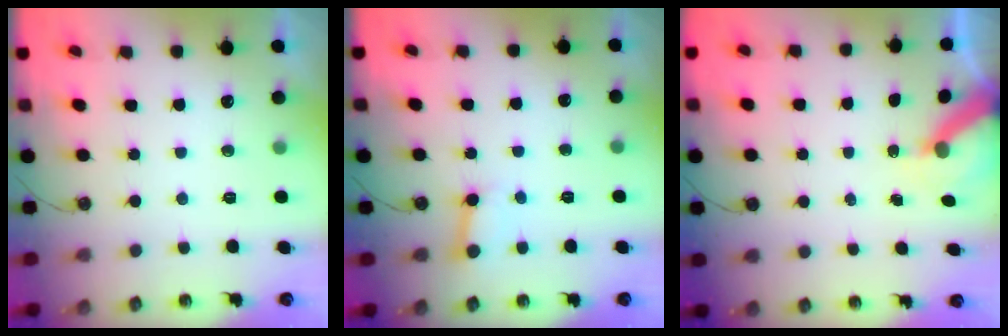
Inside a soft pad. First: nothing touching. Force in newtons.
{"total": 3.4, "press": 3.3, "slide": 0.4}
{"total": 5.1, "press": 5.0, "slide": 0.5}